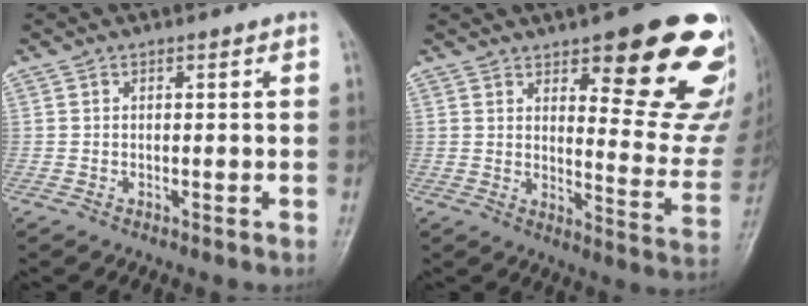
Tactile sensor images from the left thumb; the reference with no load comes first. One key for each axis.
{"total": 23.4, "fx": 12.7, "fy": 7.3, "fz": 18.3, "tx": -0.184, "ty": -0.066, "tz": 0.167}